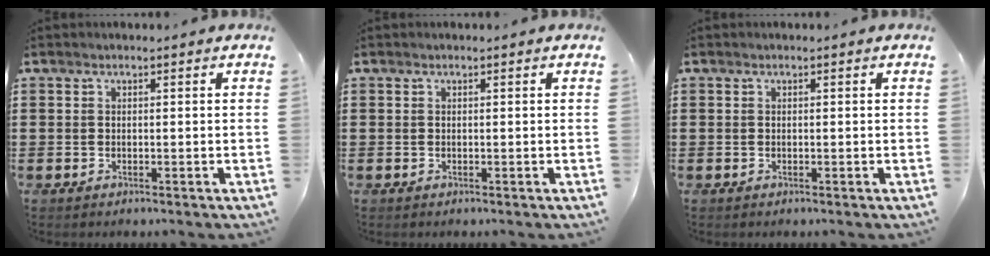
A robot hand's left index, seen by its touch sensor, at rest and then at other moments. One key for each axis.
{"total": 0.0}
{"total": 0.0}